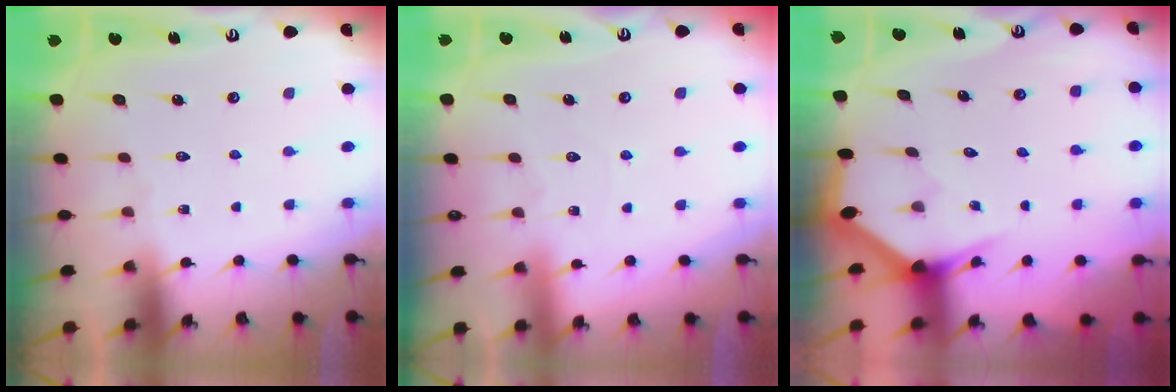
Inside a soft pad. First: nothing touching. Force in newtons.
{"total": 2.7, "press": 2.7, "slide": 0.3}
{"total": 3.0, "press": 3.0, "slide": 0.0}